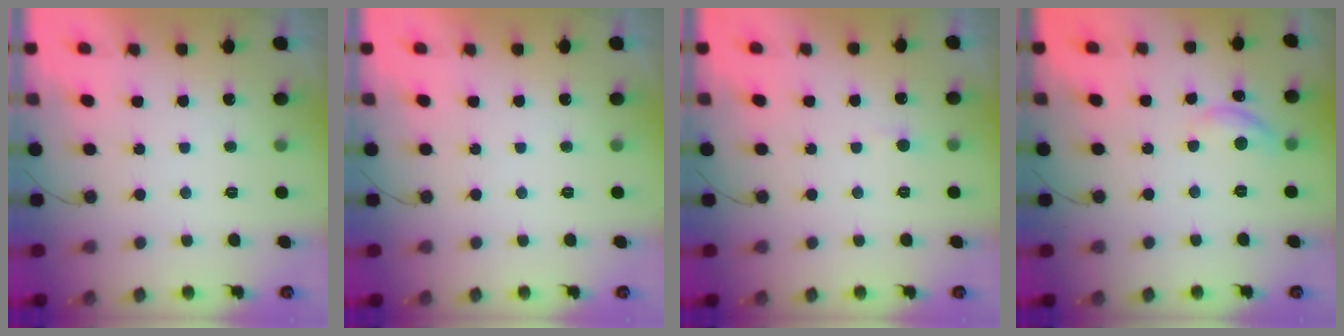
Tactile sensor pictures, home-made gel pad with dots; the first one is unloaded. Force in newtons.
{"total": 0.0}
{"total": 2.0, "press": 2.0, "slide": 0.2}
{"total": 8.1, "press": 8.1, "slide": 0.5}